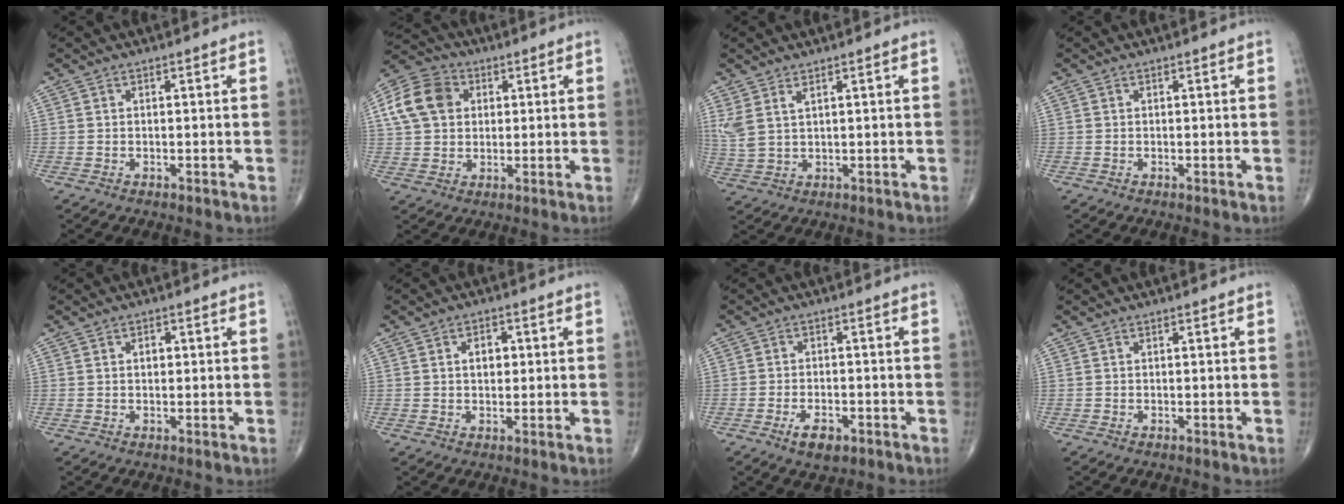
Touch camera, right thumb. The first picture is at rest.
{"total": 11.3, "force": [2.7, 8.9, 6.4], "torque": [-0.108, 0.010, 0.041]}
{"total": 4.7, "force": [2.3, 1.9, 3.6], "torque": [-0.095, -0.005, 0.059]}
{"total": 0.0}
{"total": 1.7, "force": [0.3, 1.2, 1.2], "torque": [-0.014, 0.002, 0.005]}
{"total": 3.5, "force": [0.7, 2.4, 2.5], "torque": [-0.027, 0.003, 0.009]}
{"total": 4.6, "force": [-2.5, 2.2, 3.2], "torque": [-0.053, 0.006, -0.039]}
{"total": 0.0}